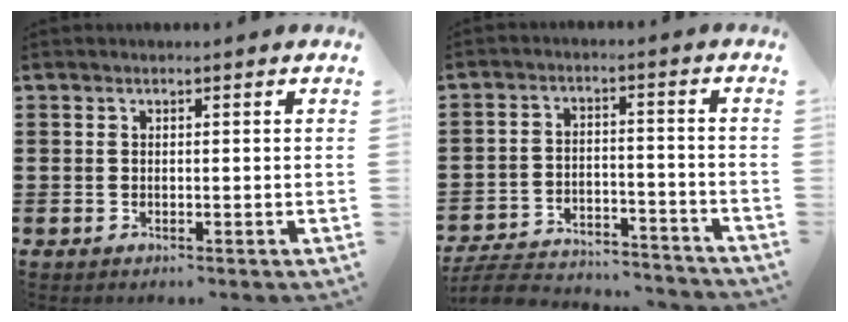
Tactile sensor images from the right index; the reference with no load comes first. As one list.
[{"total": 6.3, "force": [-6.1, 1.0, 1.6], "torque": [-0.032, 0.008, -0.120]}]